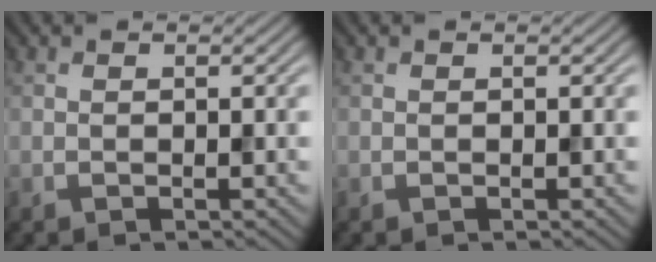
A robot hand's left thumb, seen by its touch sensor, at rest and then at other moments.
{"total": 0.0}